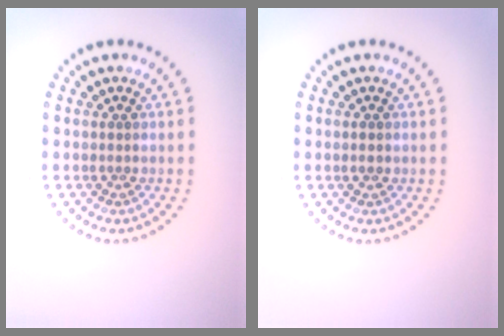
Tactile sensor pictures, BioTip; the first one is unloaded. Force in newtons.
{"total": 1.0, "press": 1.0, "slide": 0.0}